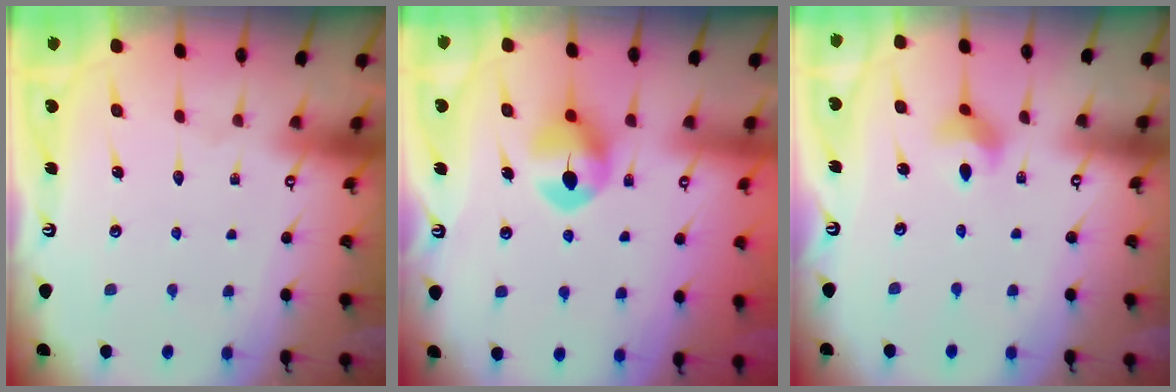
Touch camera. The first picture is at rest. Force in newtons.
{"total": 9.0, "press": 8.9, "slide": 0.8}
{"total": 3.8, "press": 3.8, "slide": 0.5}